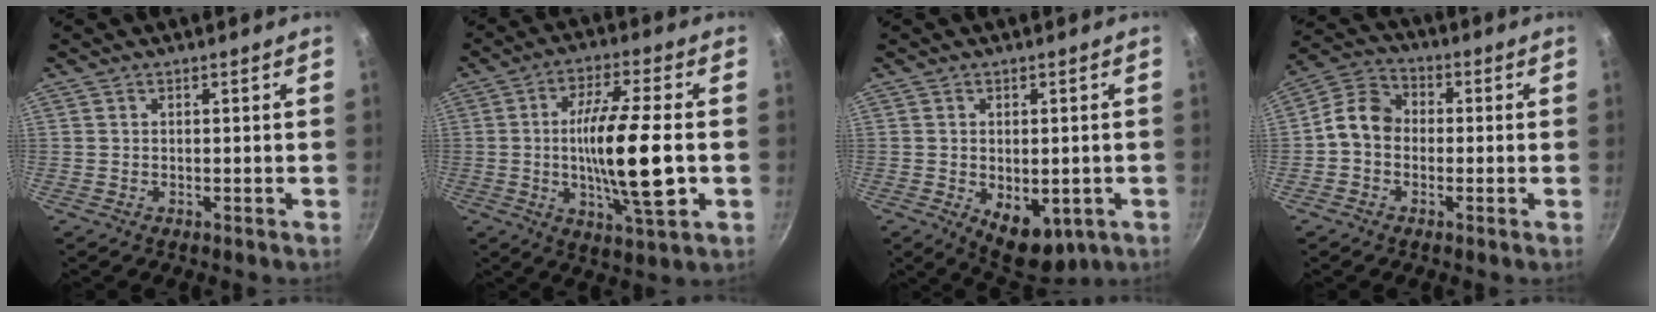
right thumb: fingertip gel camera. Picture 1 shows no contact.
{"total": 16.1, "force": [-1.5, 3.5, 15.6], "torque": [-0.273, 0.006, -0.030]}
{"total": 9.1, "force": [-2.2, 5.6, 6.8], "torque": [-0.069, -0.006, -0.015]}
{"total": 7.7, "force": [-0.8, 6.3, 4.4], "torque": [-0.056, 0.025, -0.040]}